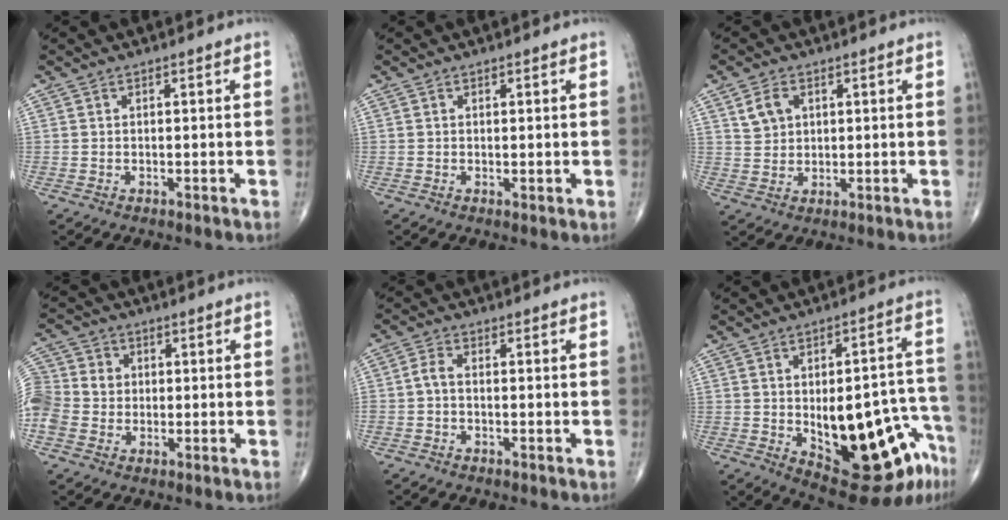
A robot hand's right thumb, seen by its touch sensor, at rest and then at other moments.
{"total": 0.6, "force": [0.1, 0.2, 0.6], "torque": [-0.016, -0.005, 0.003]}
{"total": 2.3, "force": [1.1, 1.8, 1.0], "torque": [-0.013, -0.005, 0.022]}
{"total": 13.3, "force": [-0.2, 11.8, 6.2], "torque": [-0.157, 0.035, -0.002]}
{"total": 2.3, "force": [-0.7, 1.1, 1.8], "torque": [-0.039, 0.005, -0.020]}
{"total": 21.8, "force": [-8.0, 9.2, 18.1], "torque": [-0.183, 0.045, -0.084]}